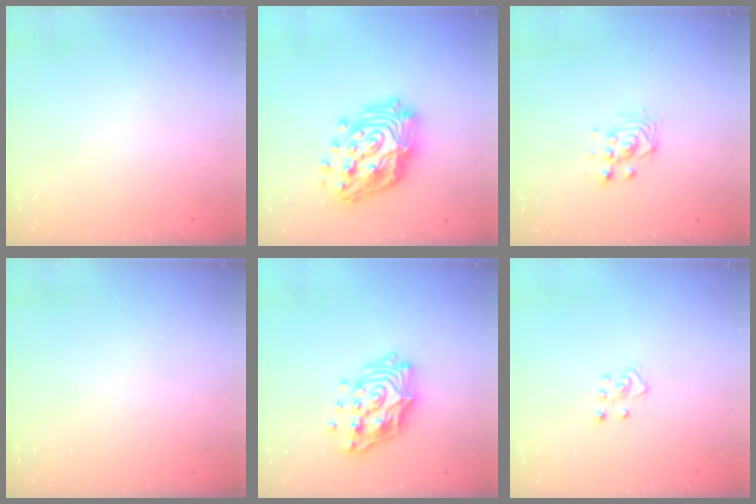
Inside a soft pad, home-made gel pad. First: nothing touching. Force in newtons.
{"total": 20.6, "press": 20.4, "slide": 2.2}
{"total": 2.9, "press": 2.8, "slide": 0.8}
{"total": 0.0}
{"total": 15.4, "press": 15.3, "slide": 2.1}
{"total": 4.3, "press": 4.2, "slide": 0.5}